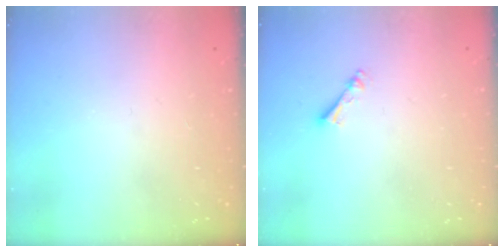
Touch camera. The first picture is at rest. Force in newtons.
{"total": 2.5, "press": 2.5, "slide": 0.4}